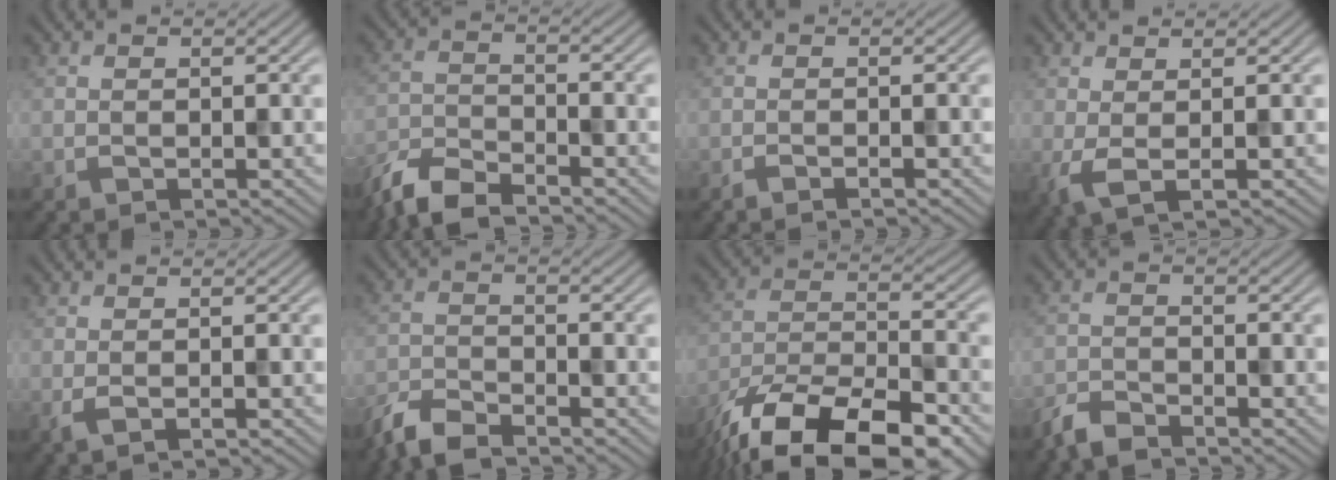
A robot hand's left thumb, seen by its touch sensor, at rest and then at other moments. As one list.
[{"total": 6.8, "force": [-5.9, 1.7, 2.9], "torque": [-0.062, -0.011, -0.128]}, {"total": 1.0, "force": [-0.8, 0.0, 0.7], "torque": [-0.011, 0.002, -0.017]}, {"total": 2.9, "force": [0.2, 0.7, 2.8], "torque": [-0.064, -0.002, 0.002]}, {"total": 1.6, "force": [-0.3, 0.2, 1.5], "torque": [-0.037, -0.001, -0.008]}, {"total": 5.0, "force": [-4.5, 1.1, 2.1], "torque": [-0.045, -0.008, -0.100]}, {"total": 17.1, "force": [-12.2, 6.2, 10.4], "torque": [-0.203, -0.037, -0.202]}, {"total": 3.4, "force": [-3.2, 0.6, 1.2], "torque": [-0.028, -0.006, -0.073]}]